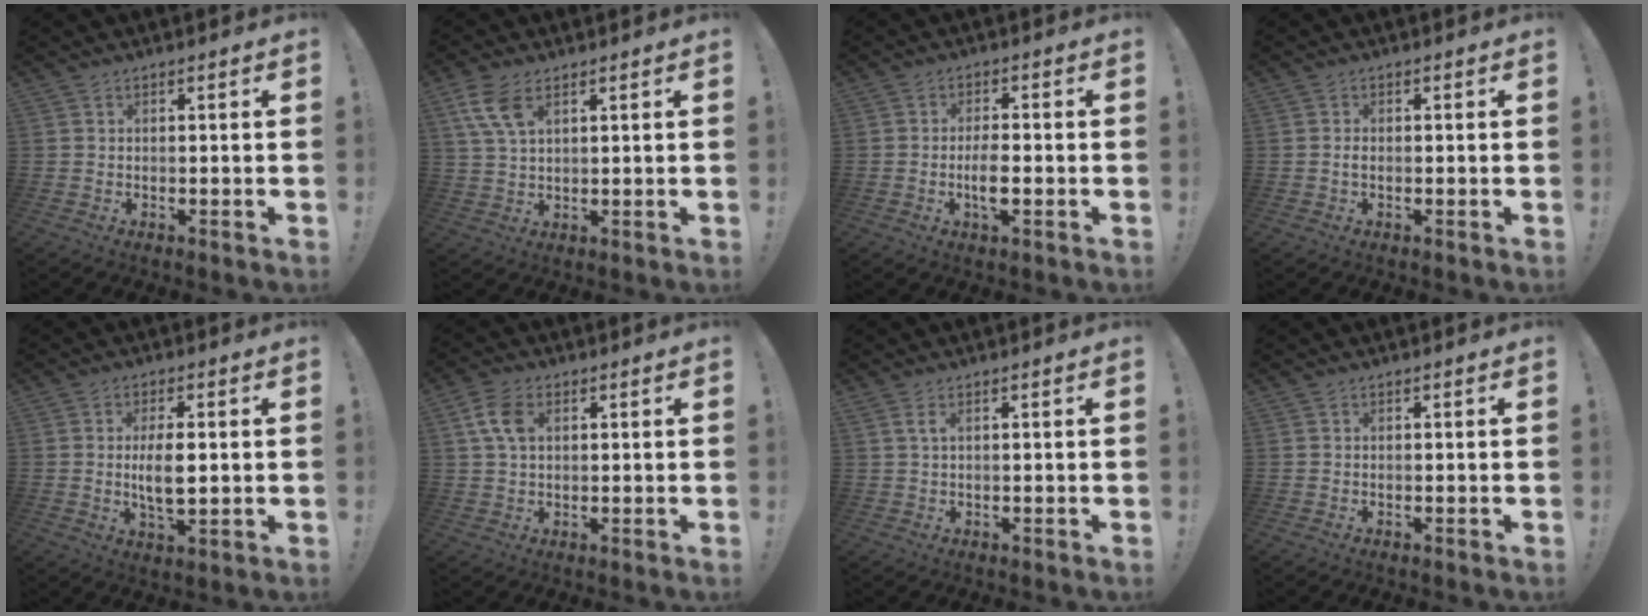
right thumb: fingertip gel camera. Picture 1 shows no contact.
{"total": 8.0, "force": [4.1, 4.0, 5.6], "torque": [-0.111, -0.009, 0.079]}
{"total": 5.3, "force": [-1.7, 2.1, 4.6], "torque": [-0.079, -0.001, -0.032]}
{"total": 0.9, "force": [-0.4, 0.3, 0.7], "torque": [-0.021, 0.005, -0.006]}
{"total": 7.6, "force": [0.1, 3.1, 7.0], "torque": [-0.128, -0.010, -0.004]}
{"total": 7.4, "force": [2.0, 4.8, 5.3], "torque": [-0.102, 0.002, 0.036]}
{"total": 2.4, "force": [0.9, 0.6, 2.1], "torque": [-0.040, 0.000, 0.014]}
{"total": 0.0}